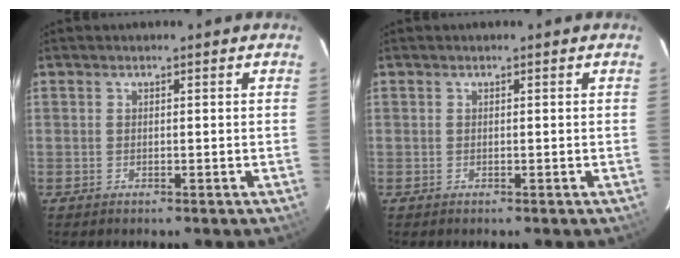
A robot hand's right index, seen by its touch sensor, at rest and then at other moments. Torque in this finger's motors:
{"motor_torque": [0.00, 0.00, 0.00, 0.00]}